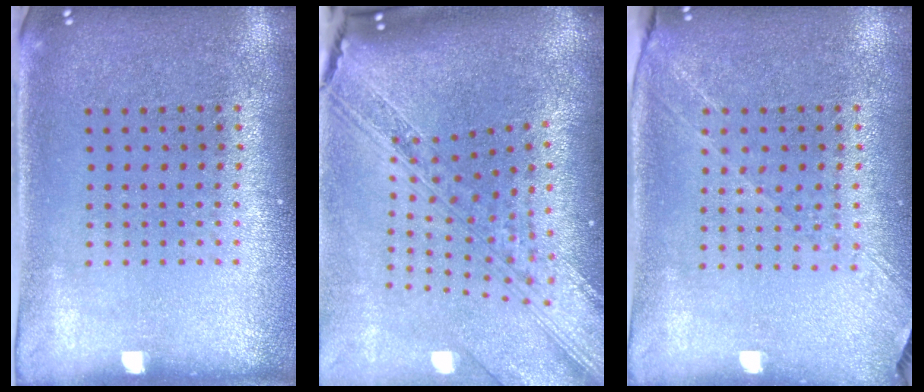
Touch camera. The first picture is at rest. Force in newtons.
{"total": 4.1, "press": 2.9, "slide": 2.9}
{"total": 1.3, "press": 1.2, "slide": 0.5}